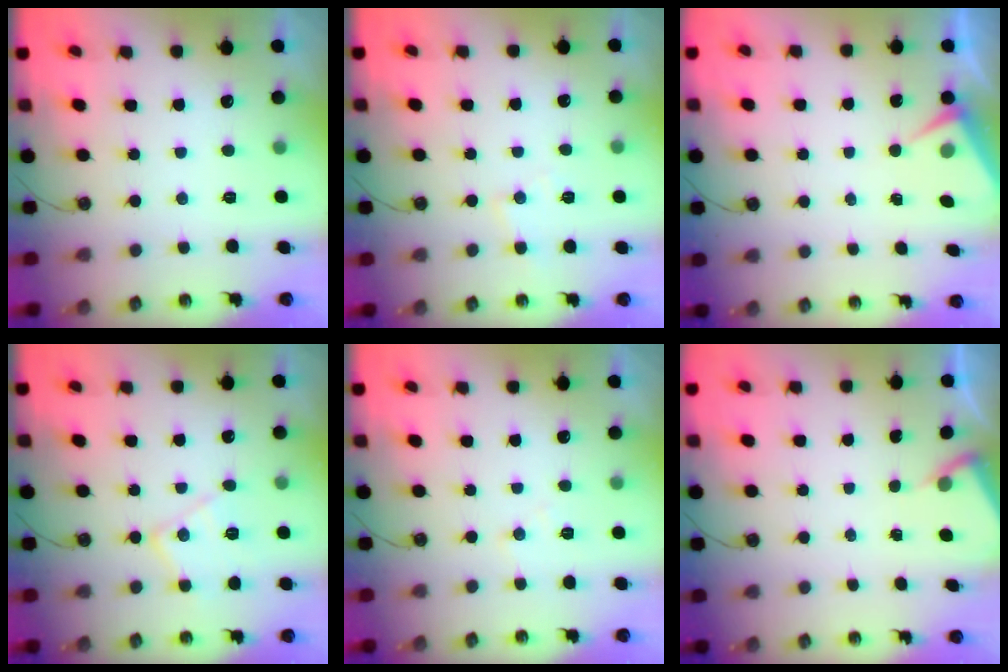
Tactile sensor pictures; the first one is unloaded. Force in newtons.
{"total": 5.5, "press": 5.4, "slide": 0.7}
{"total": 4.8, "press": 4.7, "slide": 0.6}
{"total": 11.6, "press": 11.6, "slide": 0.7}
{"total": 6.9, "press": 6.8, "slide": 1.0}
{"total": 2.2, "press": 2.1, "slide": 0.3}